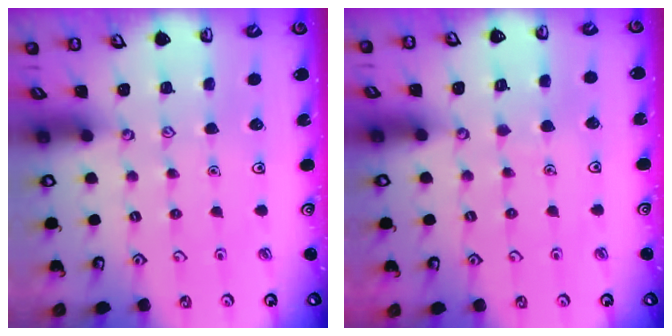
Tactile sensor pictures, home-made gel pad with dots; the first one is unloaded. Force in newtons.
{"total": 2.9, "press": 2.9, "slide": 0.3}